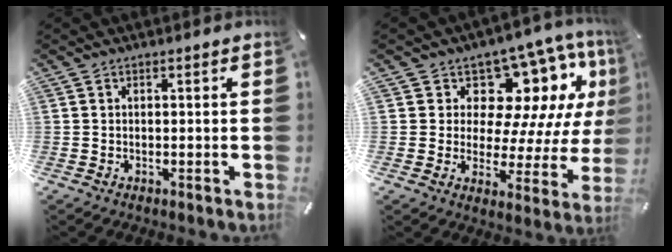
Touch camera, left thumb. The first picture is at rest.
{"total": 14.0, "force": [8.2, 8.8, 7.2], "torque": [-0.099, -0.082, 0.141]}